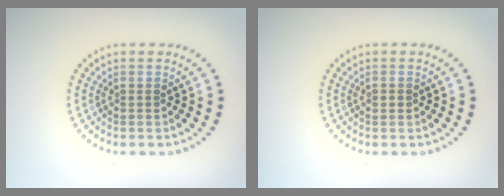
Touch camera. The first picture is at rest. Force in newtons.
{"total": 1.1, "press": 1.1, "slide": 0.0}